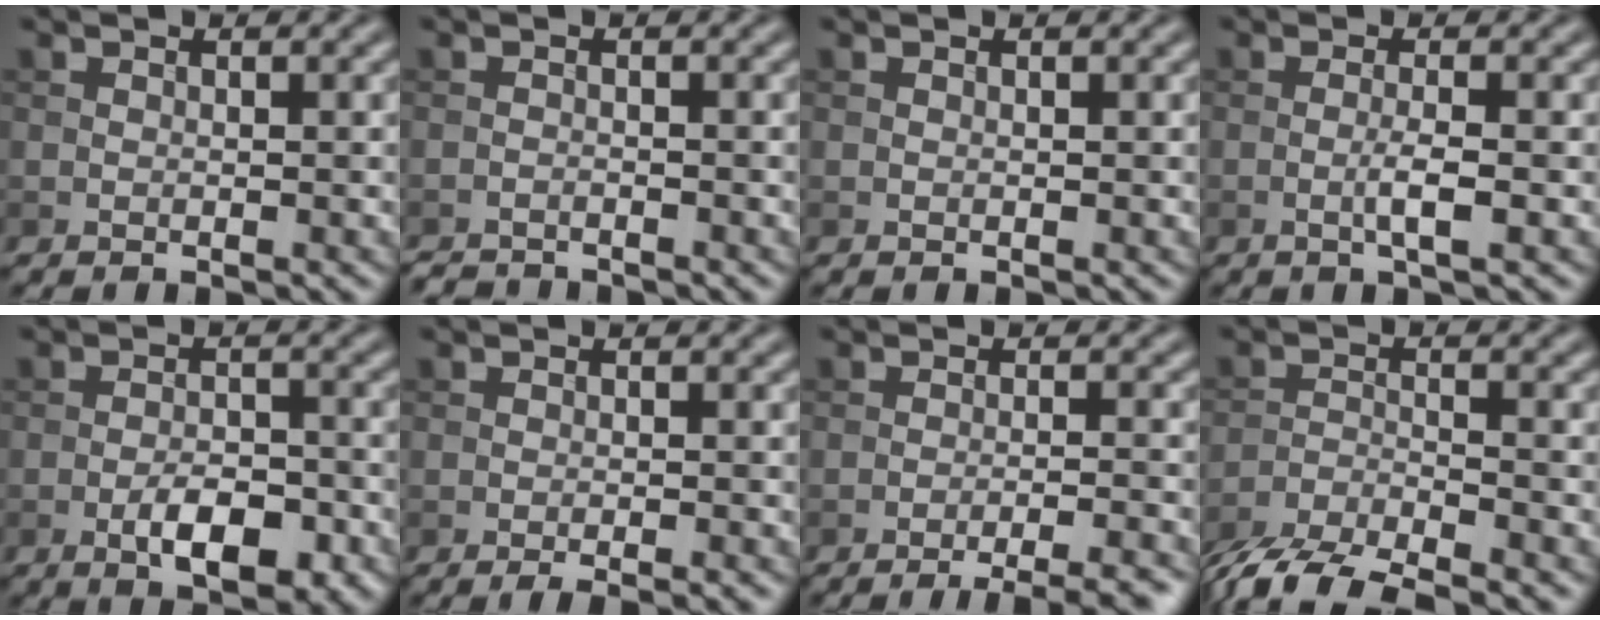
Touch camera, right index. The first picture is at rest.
{"total": 2.2, "force": [-2.2, 0.2, 0.3], "torque": [-0.003, -0.008, -0.041]}
{"total": 0.0}
{"total": 2.1, "force": [-0.6, 0.2, 2.0], "torque": [-0.037, 0.002, -0.014]}
{"total": 4.9, "force": [-2.2, 2.1, 3.9], "torque": [-0.061, -0.002, -0.035]}
{"total": 2.5, "force": [-1.4, 0.5, 2.0], "torque": [-0.026, 0.000, -0.024]}
{"total": 6.6, "force": [-5.1, 1.4, 3.8], "torque": [-0.036, 0.003, -0.065]}
{"total": 6.6, "force": [-5.7, 1.4, 3.1], "torque": [-0.058, -0.011, -0.108]}